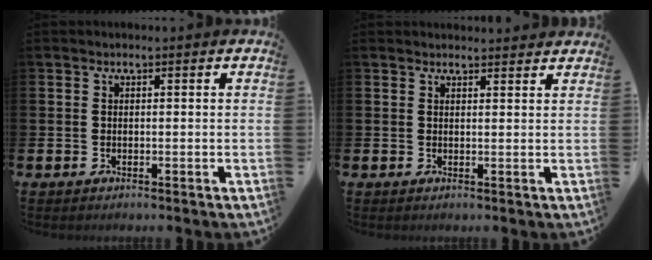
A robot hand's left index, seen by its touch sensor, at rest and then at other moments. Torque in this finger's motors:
{"motor_torque": [0.56, -0.72, 0.14, 0.01]}